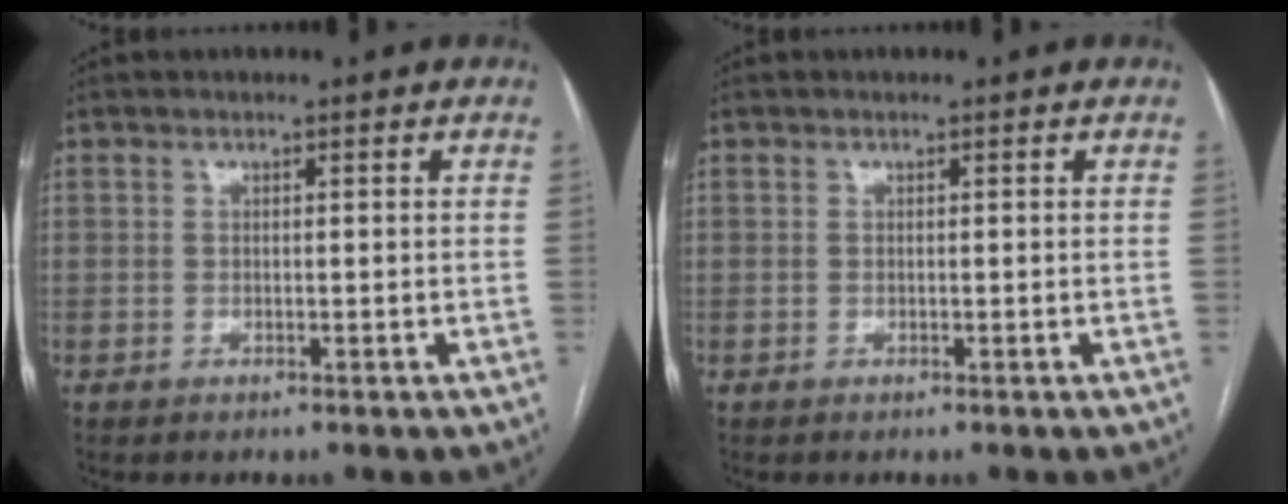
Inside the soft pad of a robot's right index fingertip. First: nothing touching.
{"total": 0.0}